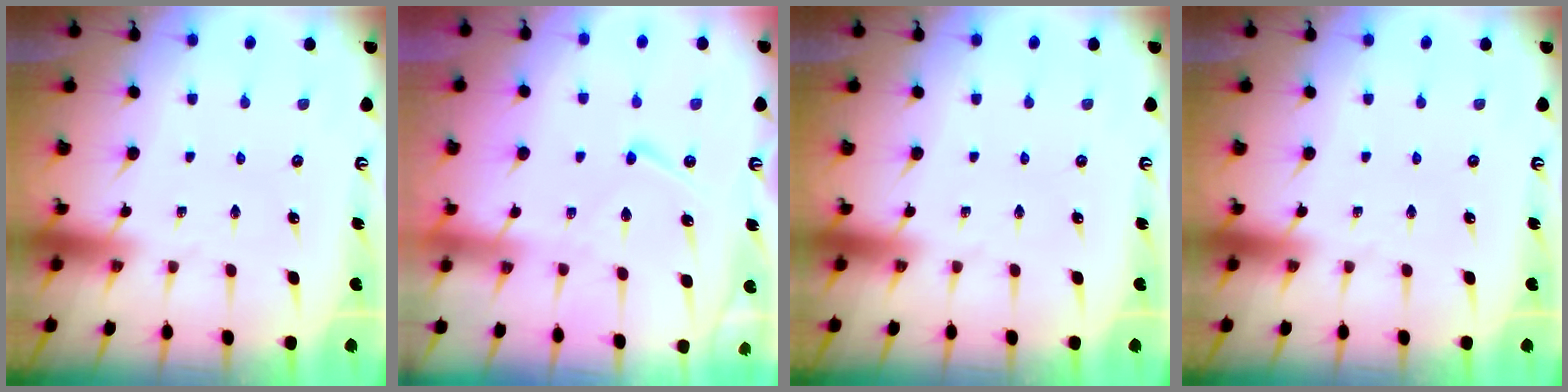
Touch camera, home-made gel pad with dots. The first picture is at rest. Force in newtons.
{"total": 10.6, "press": 10.5, "slide": 1.1}
{"total": 0.0}
{"total": 0.0}